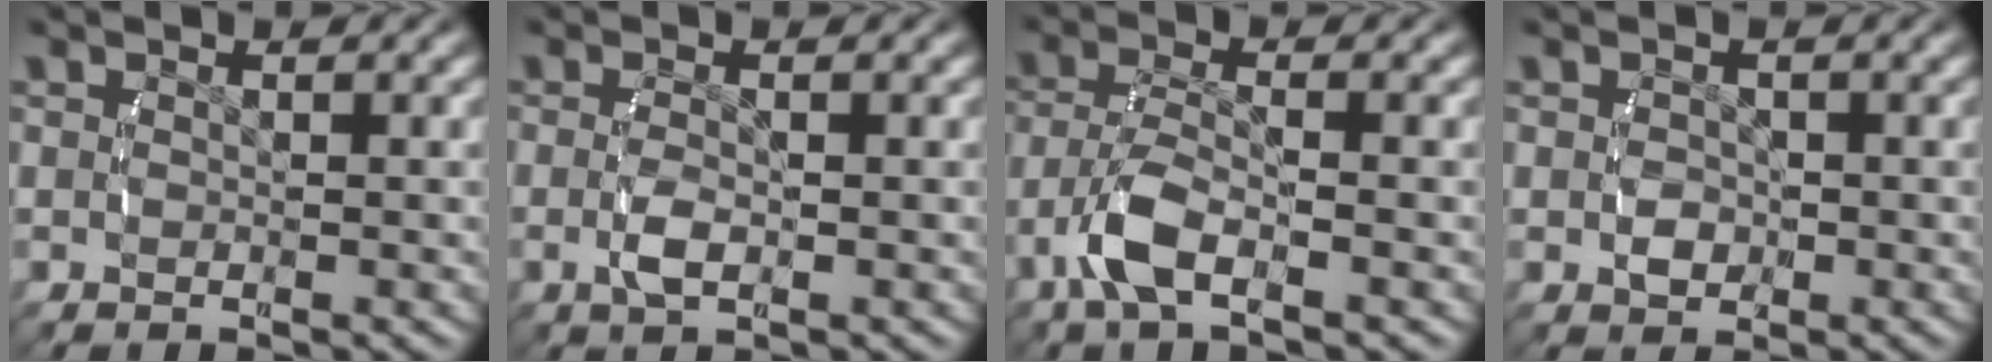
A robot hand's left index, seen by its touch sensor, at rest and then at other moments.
{"total": 2.0, "force": [-0.7, 0.5, 1.8], "torque": [-0.046, -0.011, -0.005]}
{"total": 3.4, "force": [-1.3, 1.1, 3.0], "torque": [-0.081, -0.019, -0.013]}
{"total": 0.9, "force": [-0.4, 0.6, 0.6], "torque": [-0.009, -0.008, 0.000]}